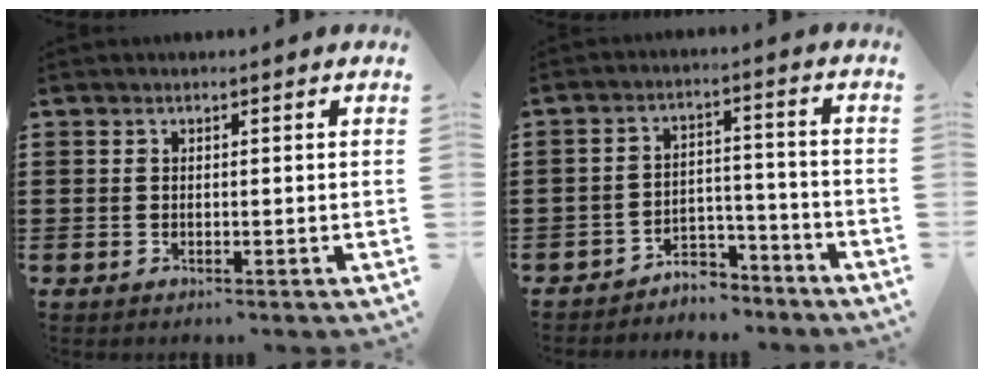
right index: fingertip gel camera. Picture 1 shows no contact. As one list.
[{"total": 4.3, "force": [-4.0, 1.4, 0.6], "torque": [-0.013, 0.012, -0.082]}]